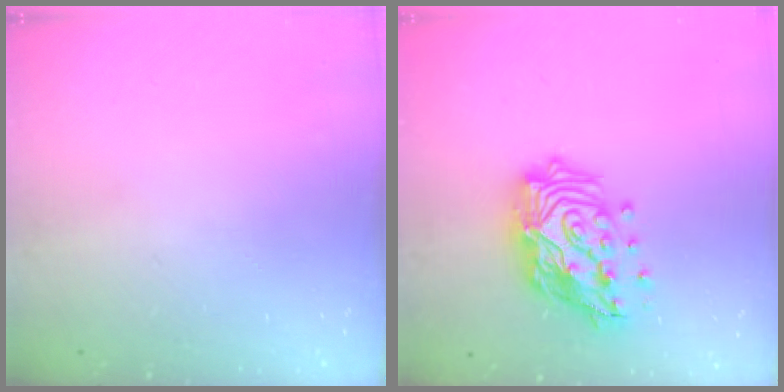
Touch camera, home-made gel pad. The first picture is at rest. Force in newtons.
{"total": 18.6, "press": 18.6, "slide": 1.4}